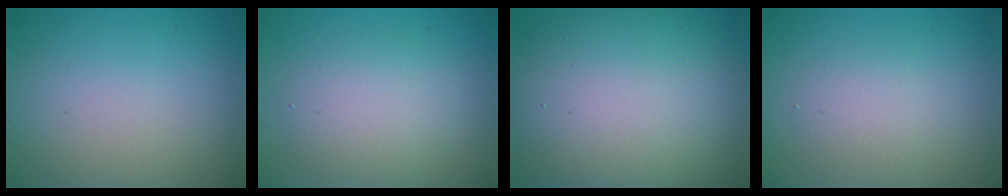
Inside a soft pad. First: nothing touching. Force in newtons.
{"total": 3.7, "press": 3.7, "slide": 0.4}
{"total": 13.7, "press": 13.7, "slide": 1.0}
{"total": 2.3, "press": 2.3, "slide": 0.0}